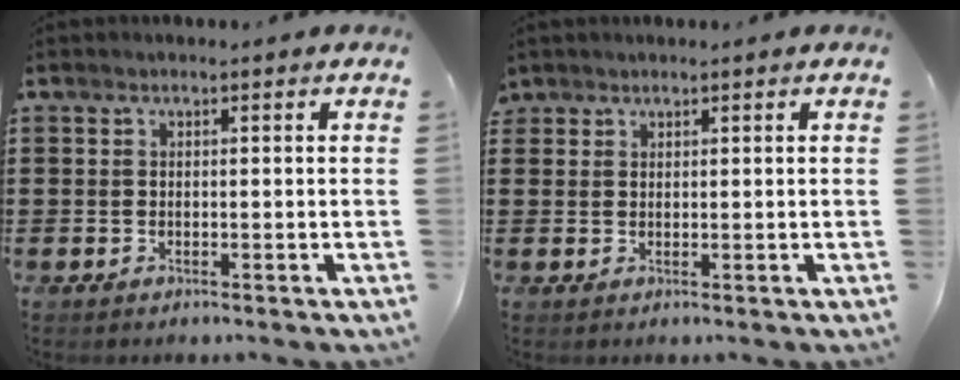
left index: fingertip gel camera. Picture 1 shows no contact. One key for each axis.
{"total": 1.3, "fx": 1.1, "fy": 0.6, "fz": 0.0, "tx": -0.002, "ty": 0.003, "tz": 0.023}